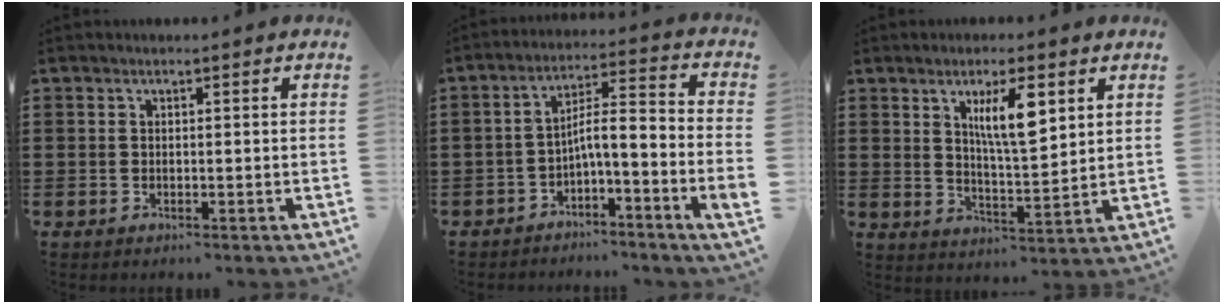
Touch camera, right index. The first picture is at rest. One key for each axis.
{"total": 4.7, "fx": -3.2, "fy": -0.5, "fz": 3.3, "tx": -0.069, "ty": -0.016, "tz": -0.073}
{"total": 7.9, "fx": 3.5, "fy": 2.3, "fz": 6.7, "tx": -0.123, "ty": 0.002, "tz": 0.055}